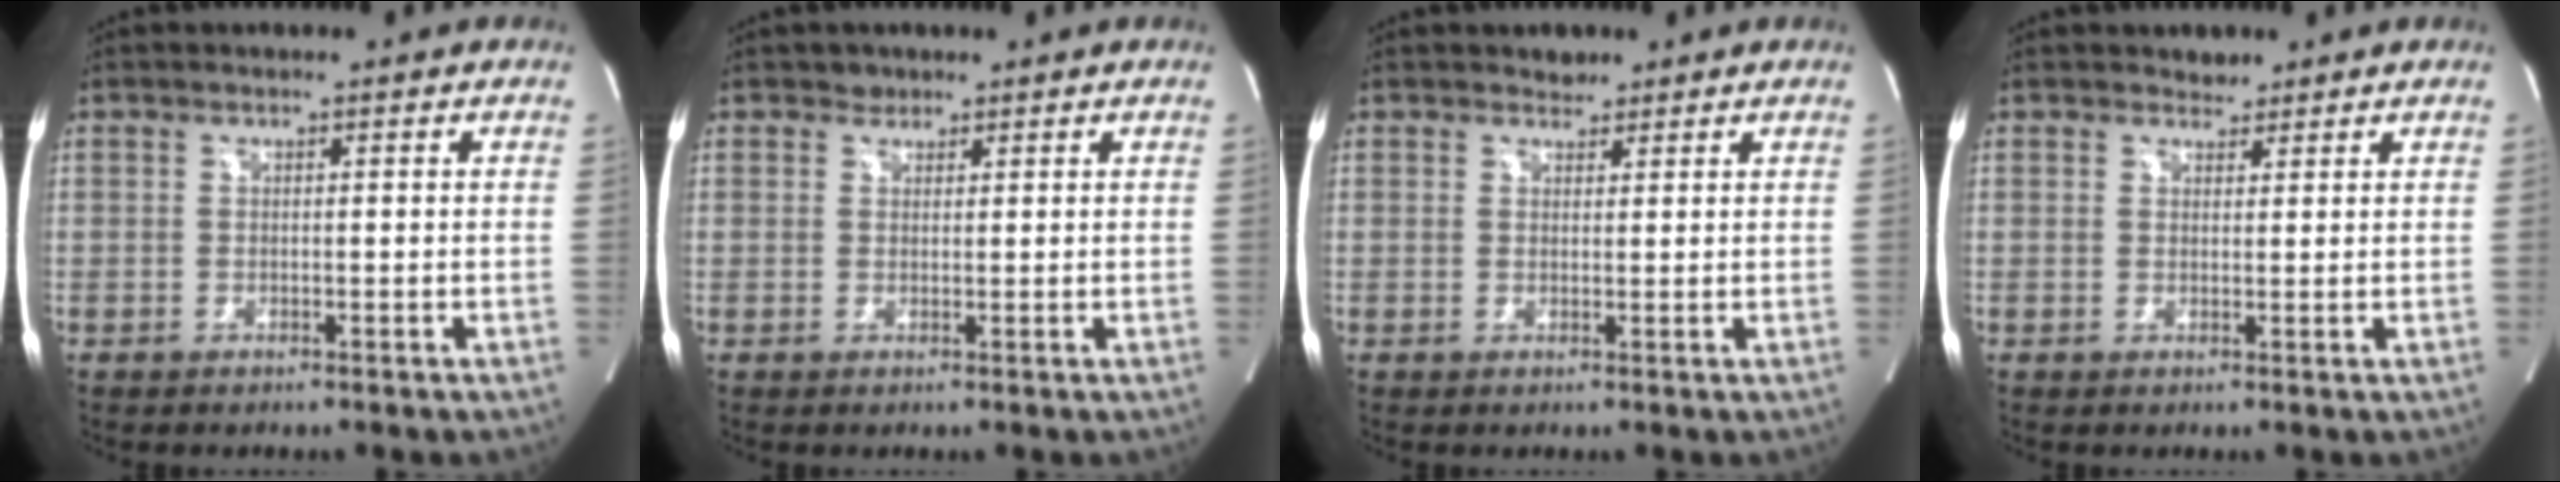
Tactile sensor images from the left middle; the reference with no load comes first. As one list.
[{"total": 1.2, "force": [0.9, 0.7, -0.1], "torque": [0.004, -0.003, 0.010]}, {"total": 1.6, "force": [1.4, 0.8, 0.1], "torque": [-0.004, -0.002, 0.019]}, {"total": 1.6, "force": [1.5, 0.8, 0.1], "torque": [-0.004, -0.002, 0.021]}]